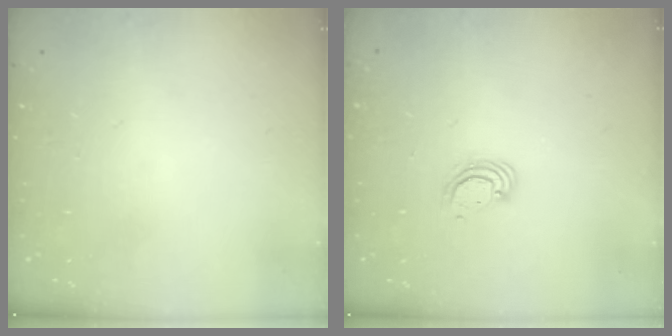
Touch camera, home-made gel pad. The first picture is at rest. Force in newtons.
{"total": 3.8, "press": 3.8, "slide": 0.4}